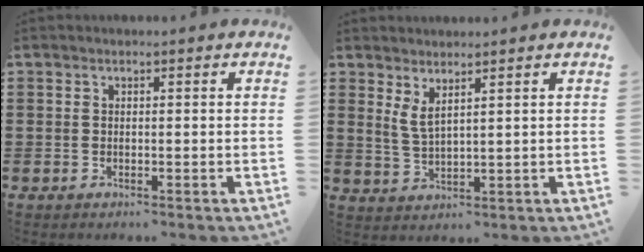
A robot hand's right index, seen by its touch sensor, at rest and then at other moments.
{"total": 2.7, "force": [2.0, 0.4, 1.7], "torque": [-0.047, 0.001, 0.035]}